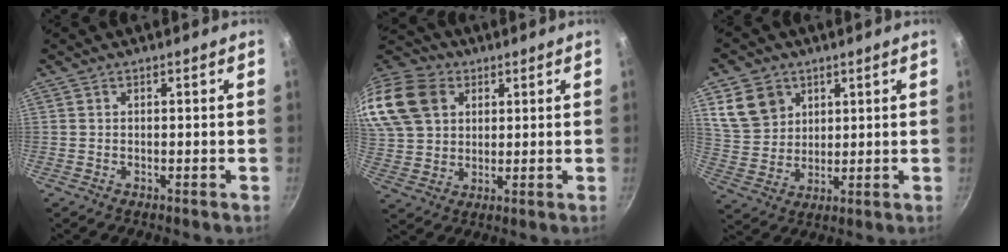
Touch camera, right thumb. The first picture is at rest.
{"total": 22.5, "force": [8.6, 17.0, 11.9], "torque": [-0.274, 0.028, 0.165]}
{"total": 9.6, "force": [4.2, 7.7, 3.9], "torque": [-0.044, -0.011, 0.093]}